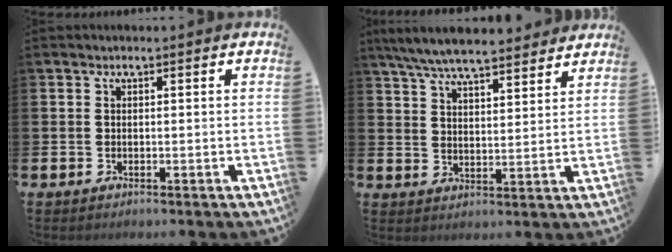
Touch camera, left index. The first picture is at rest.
{"total": 7.3, "force": [6.9, 1.0, 2.1], "torque": [-0.059, -0.034, 0.125]}